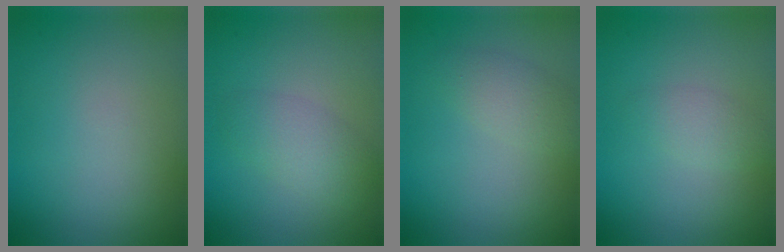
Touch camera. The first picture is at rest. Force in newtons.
{"total": 2.7, "press": 2.7, "slide": 0.1}
{"total": 2.2, "press": 2.2, "slide": 0.1}
{"total": 1.6, "press": 1.6, "slide": 0.1}